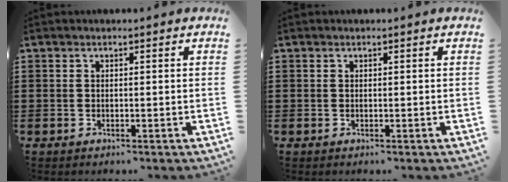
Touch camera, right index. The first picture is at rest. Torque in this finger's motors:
{"motor_torque": [0.20, -0.13, 0.00, 0.00]}